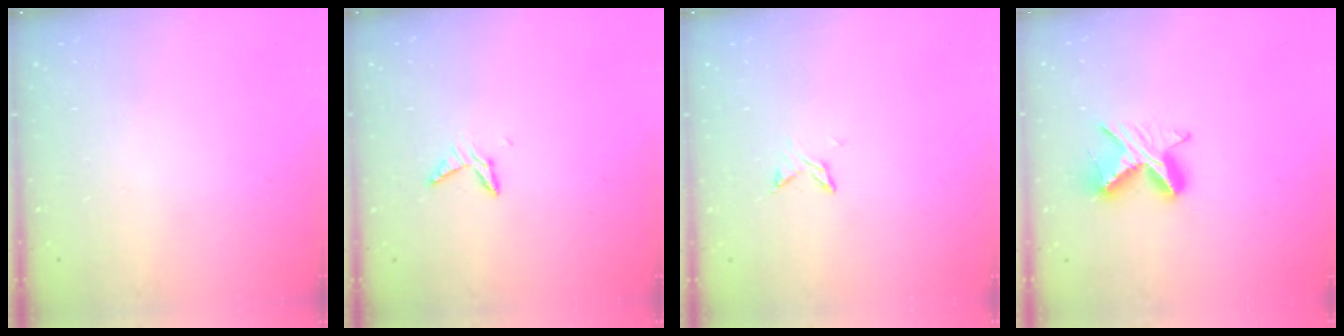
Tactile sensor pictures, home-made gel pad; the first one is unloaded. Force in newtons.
{"total": 6.2, "press": 6.1, "slide": 0.4}
{"total": 2.9, "press": 2.8, "slide": 0.5}
{"total": 8.5, "press": 8.5, "slide": 0.4}